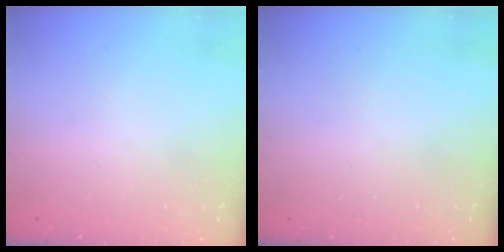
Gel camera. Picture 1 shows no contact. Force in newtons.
{"total": 0.0}